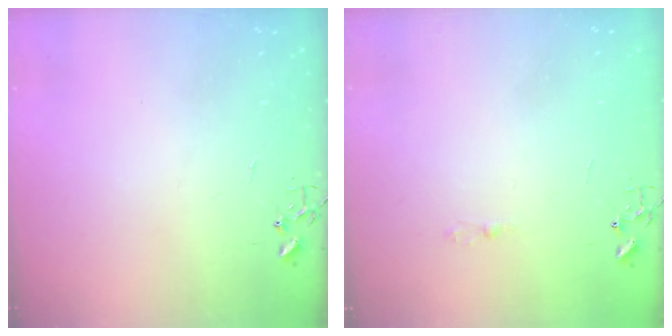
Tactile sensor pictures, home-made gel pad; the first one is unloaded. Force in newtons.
{"total": 2.5, "press": 2.5, "slide": 0.3}